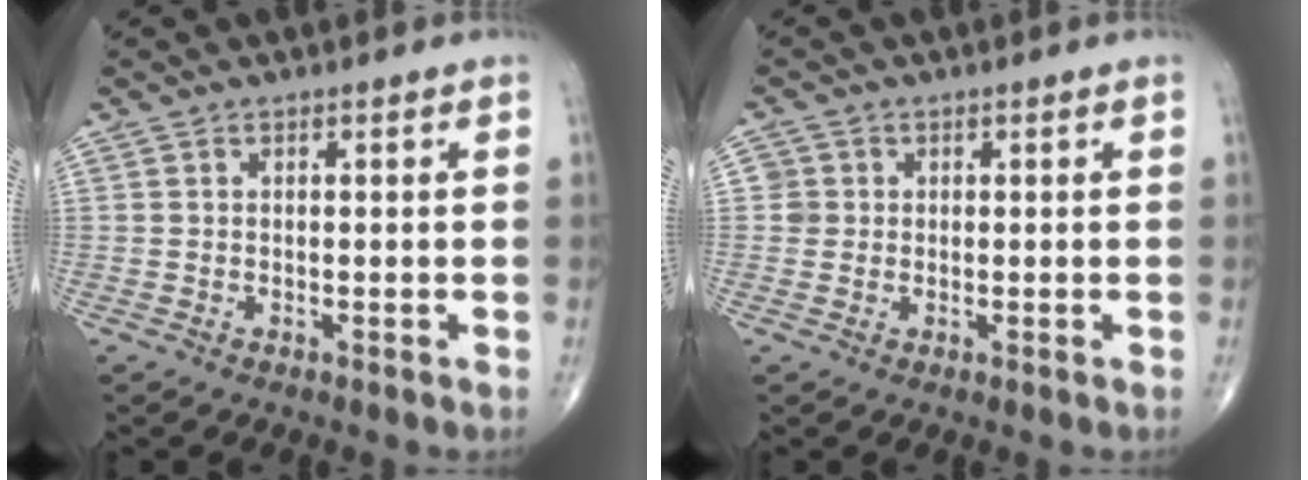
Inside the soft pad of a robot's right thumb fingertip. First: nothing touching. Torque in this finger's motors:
{"motor_torque": [0.07, 0.23, 0.28, 0.06, -0.02]}